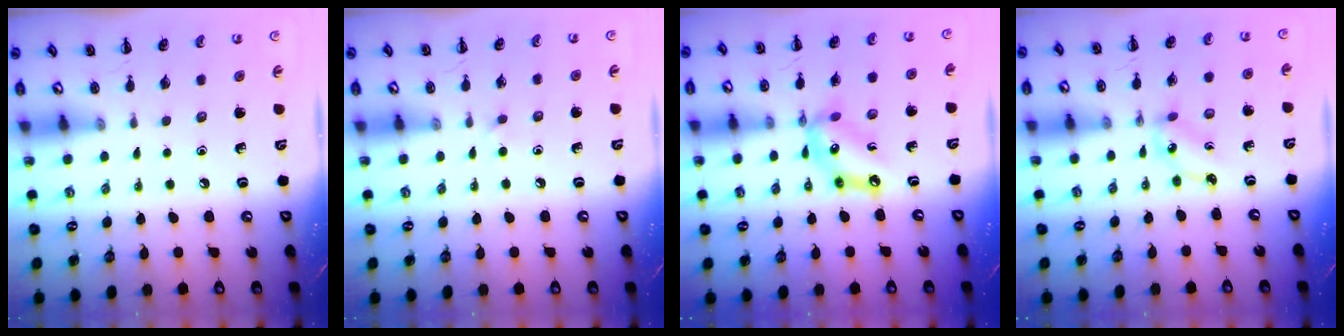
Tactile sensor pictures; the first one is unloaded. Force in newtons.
{"total": 2.2, "press": 2.0, "slide": 1.0}
{"total": 12.1, "press": 11.7, "slide": 3.1}
{"total": 3.3, "press": 3.2, "slide": 0.8}